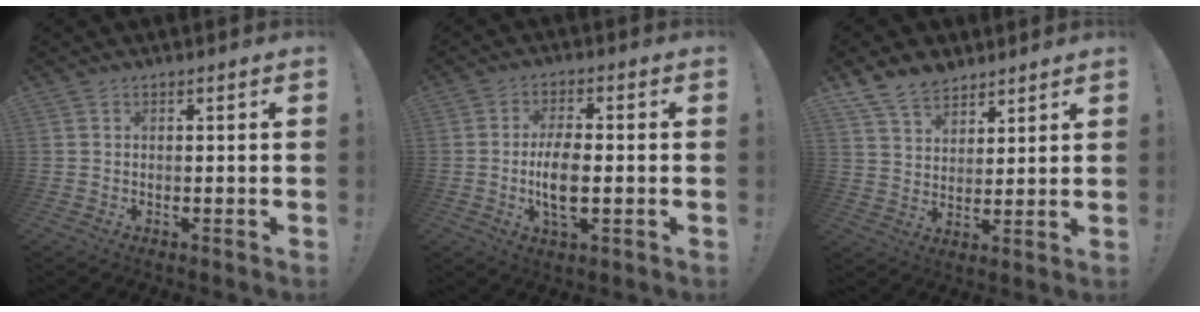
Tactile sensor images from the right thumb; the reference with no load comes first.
{"total": 8.7, "force": [-1.2, 3.4, 8.0], "torque": [-0.163, -0.008, -0.025]}
{"total": 9.6, "force": [7.5, 5.3, 2.9], "torque": [-0.056, -0.043, 0.147]}